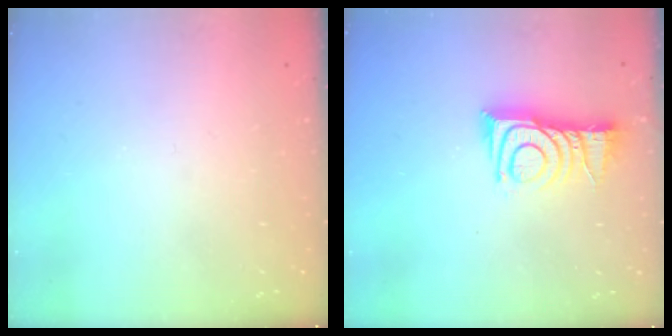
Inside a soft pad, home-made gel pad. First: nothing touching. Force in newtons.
{"total": 11.4, "press": 11.4, "slide": 0.6}